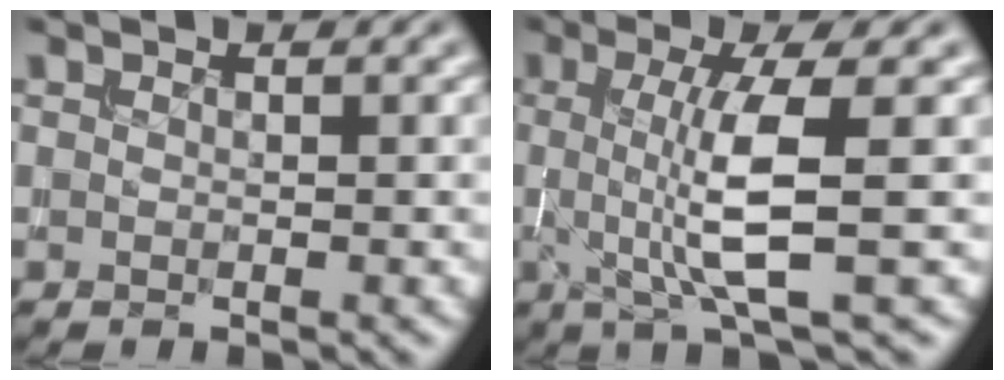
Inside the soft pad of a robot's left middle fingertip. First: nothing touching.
{"total": 5.6, "force": [-0.3, 0.7, 5.6], "torque": [-0.108, -0.003, -0.004]}